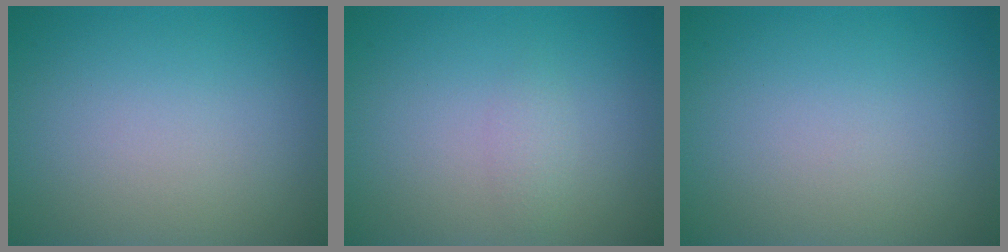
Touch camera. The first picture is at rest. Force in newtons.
{"total": 1.0, "press": 1.0, "slide": 0.0}
{"total": 0.0}